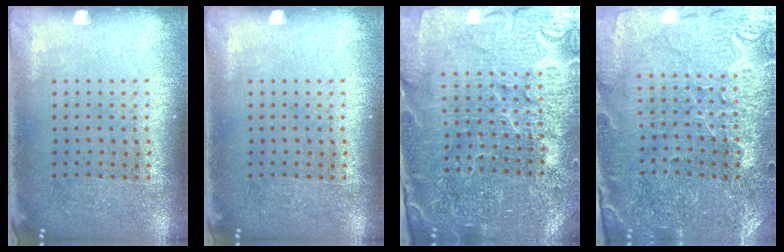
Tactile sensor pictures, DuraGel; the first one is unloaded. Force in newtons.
{"total": 0.0}
{"total": 4.6, "press": 4.4, "slide": 1.6}
{"total": 1.5, "press": 1.5, "slide": 0.1}